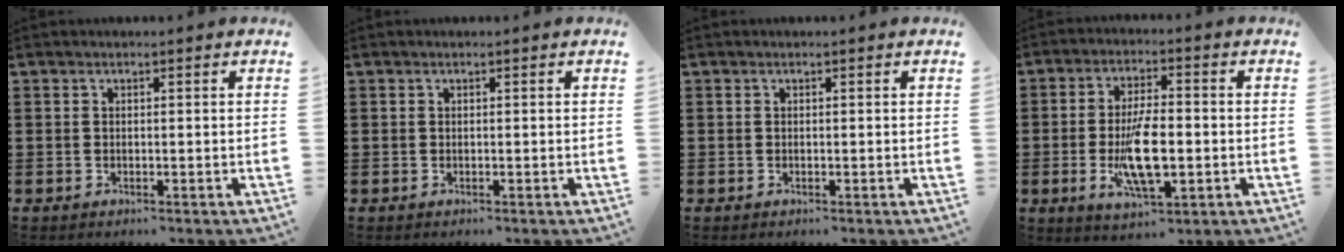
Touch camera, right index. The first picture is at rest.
{"total": 0.0}
{"total": 0.0}
{"total": 9.8, "force": [-1.8, 3.7, 8.9], "torque": [-0.172, -0.012, -0.033]}